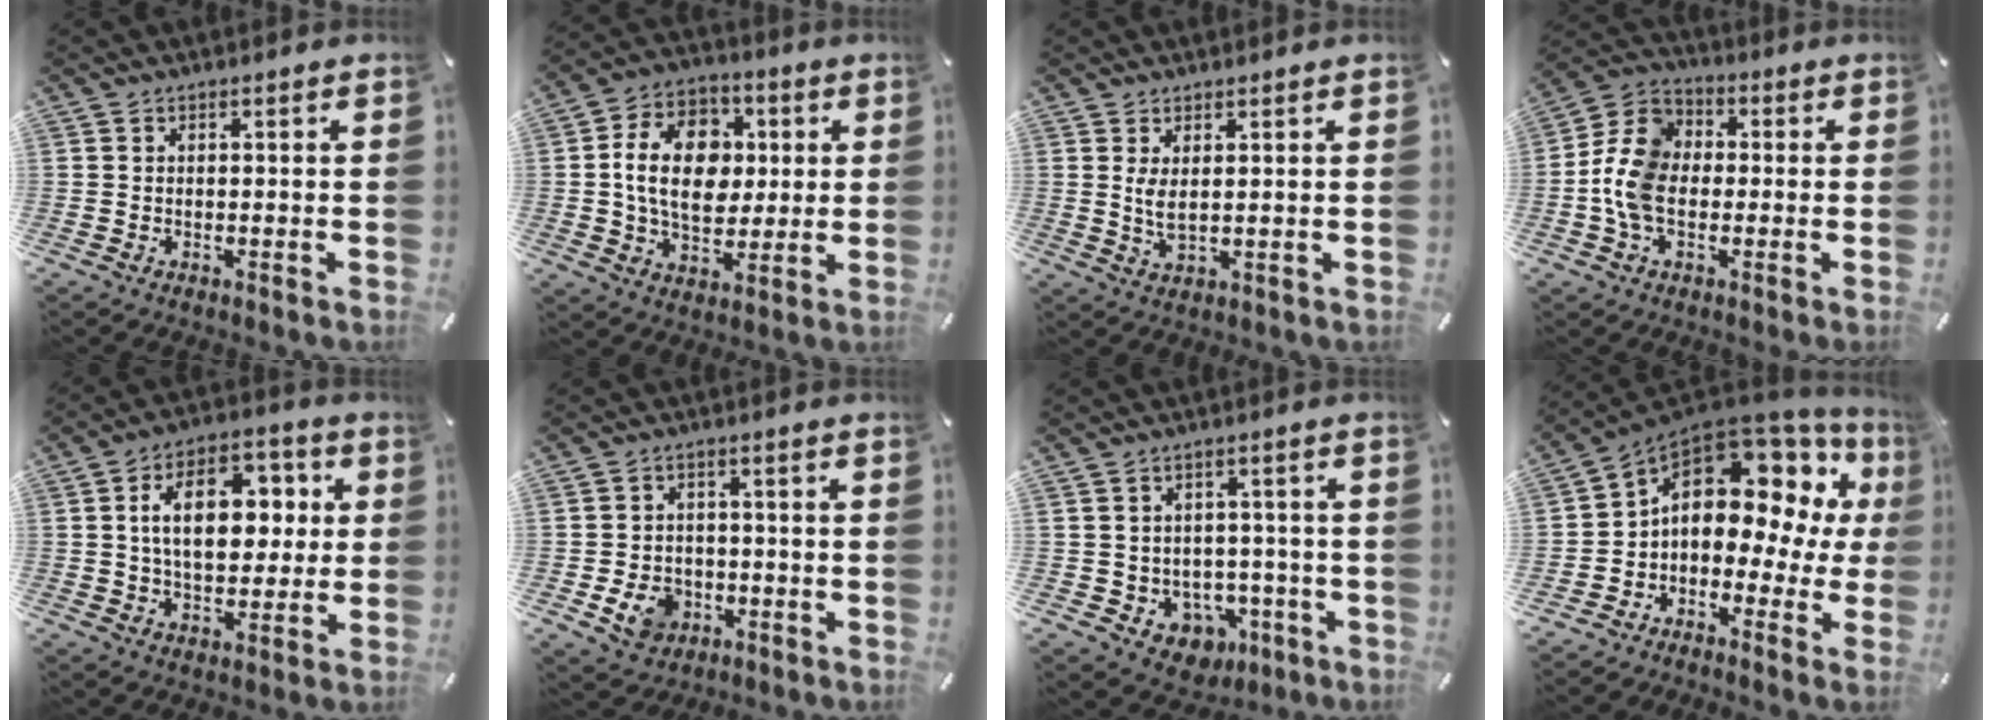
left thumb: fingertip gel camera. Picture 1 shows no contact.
{"total": 15.5, "force": [1.3, 11.6, 10.2], "torque": [-0.180, 0.017, 0.023]}
{"total": 3.9, "force": [1.3, 1.4, 3.4], "torque": [-0.083, -0.005, 0.019]}
{"total": 10.9, "force": [-1.5, 8.2, 7.0], "torque": [-0.165, 0.021, -0.028]}
{"total": 15.0, "force": [2.4, 9.7, 11.2], "torque": [-0.167, 0.006, 0.038]}
{"total": 7.8, "force": [-2.5, 6.4, 3.6], "torque": [-0.077, 0.014, -0.043]}
{"total": 6.5, "force": [-0.7, 6.3, 1.5], "torque": [-0.018, -0.005, -0.004]}
{"total": 13.4, "force": [4.6, 8.9, 8.9], "torque": [-0.134, -0.041, 0.070]}